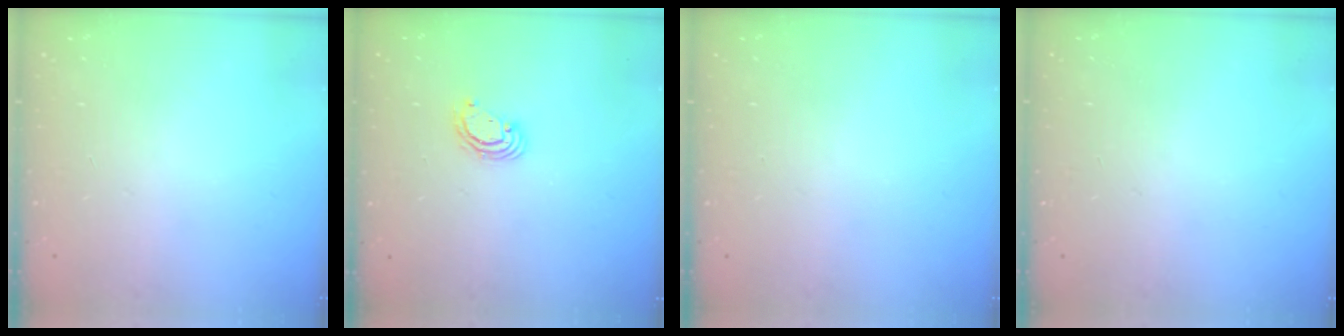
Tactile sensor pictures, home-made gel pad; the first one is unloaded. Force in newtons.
{"total": 3.8, "press": 3.8, "slide": 0.2}
{"total": 0.0}
{"total": 0.0}